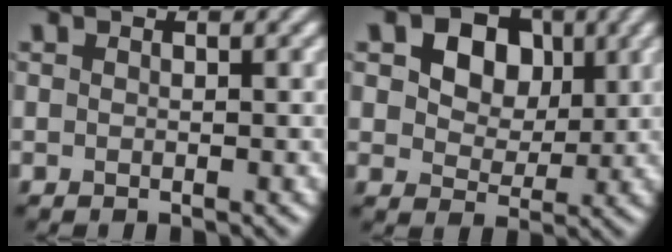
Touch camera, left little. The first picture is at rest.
{"total": 8.6, "force": [3.4, 6.3, 4.8], "torque": [-0.090, 0.017, 0.048]}